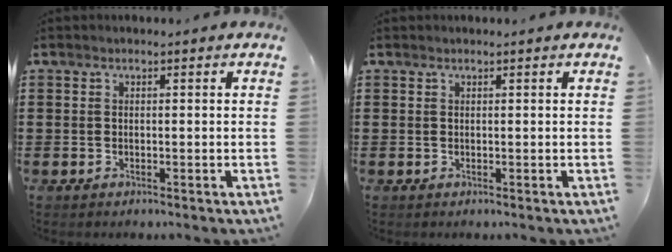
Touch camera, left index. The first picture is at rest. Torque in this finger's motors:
{"motor_torque": [-0.47, 0.47, -0.66, -0.01]}